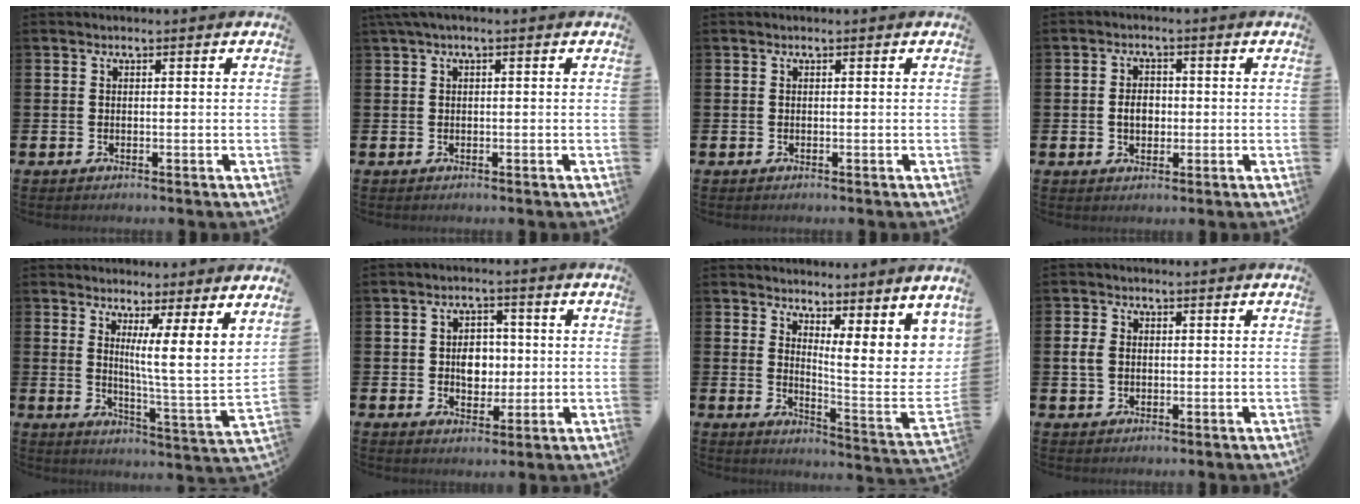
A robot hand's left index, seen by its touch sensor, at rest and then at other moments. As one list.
[{"total": 1.0, "force": [0.2, 0.1, 1.0], "torque": [-0.023, 0.002, 0.003]}, {"total": 0.0}, {"total": 3.1, "force": [-0.2, 2.3, 2.0], "torque": [-0.024, 0.003, -0.010]}, {"total": 6.4, "force": [4.9, -0.9, 4.0], "torque": [-0.065, -0.070, 0.073]}, {"total": 4.7, "force": [0.1, 3.6, 3.0], "torque": [-0.042, 0.005, -0.007]}, {"total": 7.2, "force": [5.1, 1.7, 4.8], "torque": [-0.071, -0.070, 0.083]}, {"total": 2.8, "force": [0.7, 2.2, 1.6], "torque": [-0.031, 0.009, 0.010]}]